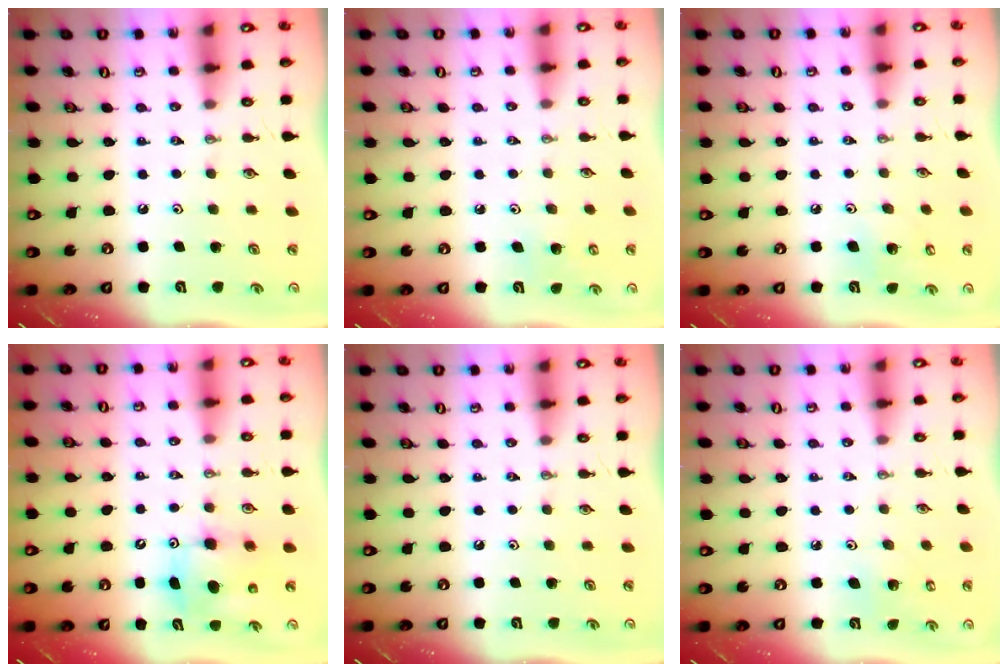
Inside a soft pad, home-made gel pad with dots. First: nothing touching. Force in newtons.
{"total": 3.9, "press": 3.9, "slide": 0.3}
{"total": 7.8, "press": 7.8, "slide": 0.8}
{"total": 9.8, "press": 9.6, "slide": 2.0}
{"total": 0.0}
{"total": 4.8, "press": 4.8, "slide": 0.4}